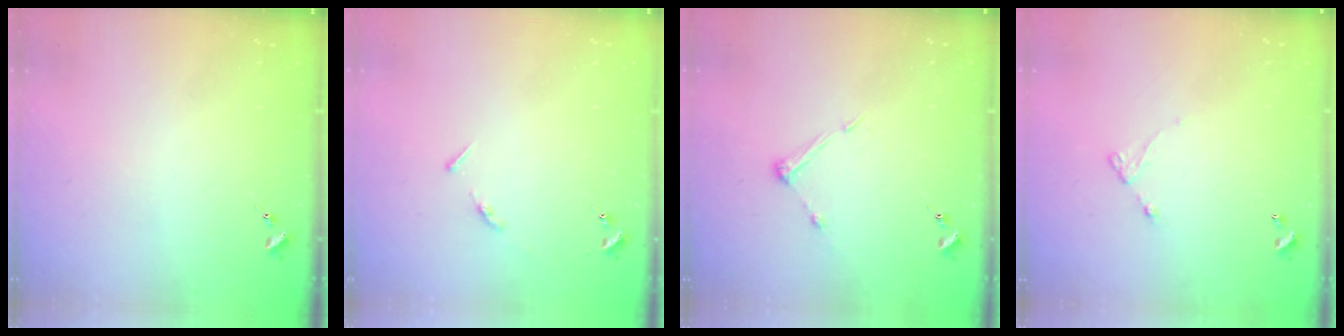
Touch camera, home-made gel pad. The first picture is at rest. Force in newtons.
{"total": 4.5, "press": 4.4, "slide": 0.5}
{"total": 5.6, "press": 5.5, "slide": 0.7}
{"total": 4.0, "press": 4.0, "slide": 0.3}